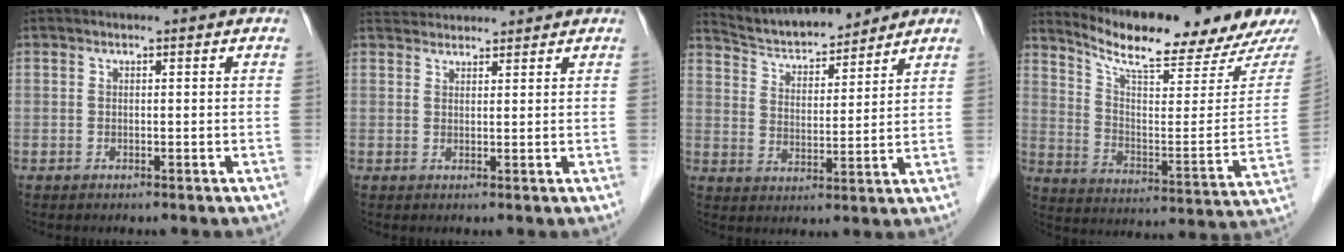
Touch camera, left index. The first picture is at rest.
{"total": 5.1, "force": [5.0, 1.0, 0.7], "torque": [-0.012, 0.038, 0.079]}
{"total": 11.3, "force": [10.6, 2.2, 3.1], "torque": [-0.055, 0.016, 0.184]}
{"total": 17.9, "force": [16.2, 0.5, 7.6], "torque": [-0.130, -0.056, 0.238]}